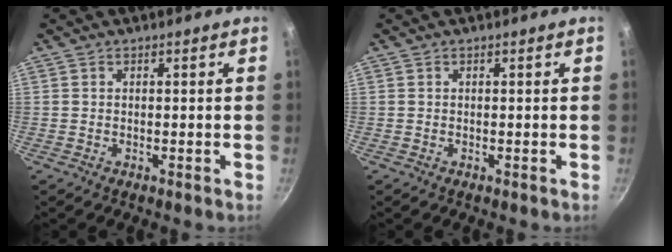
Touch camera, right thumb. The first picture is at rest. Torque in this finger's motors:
{"motor_torque": [0.00, 0.00, 0.00, 0.00, 0.00]}